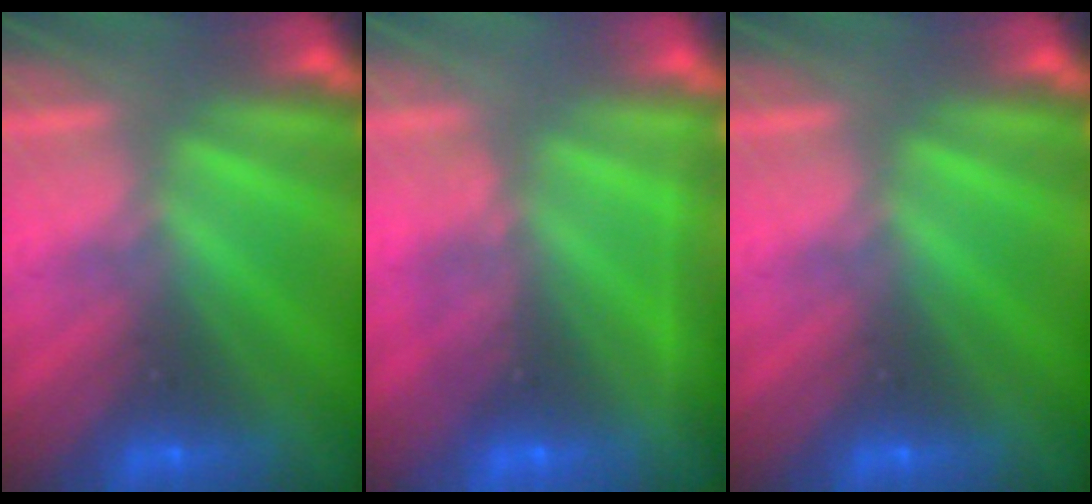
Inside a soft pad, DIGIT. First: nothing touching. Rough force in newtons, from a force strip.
{"total": 2.2}
{"total": 0.0}